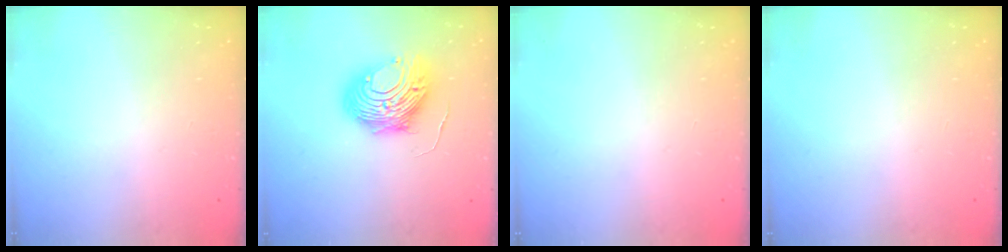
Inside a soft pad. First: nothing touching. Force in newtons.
{"total": 13.5, "press": 13.4, "slide": 1.4}
{"total": 0.0}
{"total": 0.0}